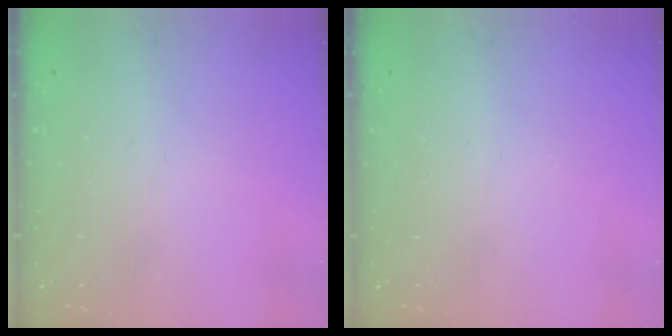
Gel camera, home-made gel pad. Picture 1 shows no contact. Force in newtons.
{"total": 0.0}